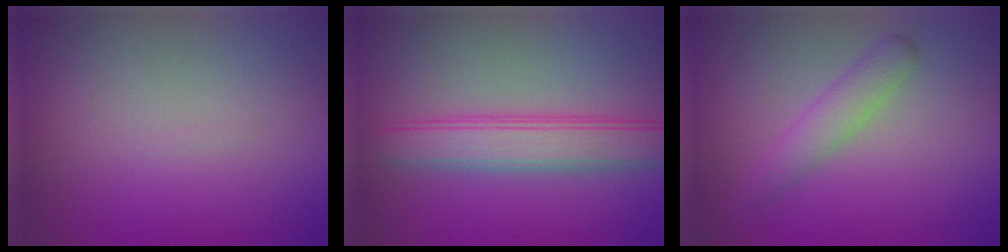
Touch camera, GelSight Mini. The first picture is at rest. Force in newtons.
{"total": 4.6, "press": 4.6, "slide": 0.1}
{"total": 2.5, "press": 2.5, "slide": 0.1}